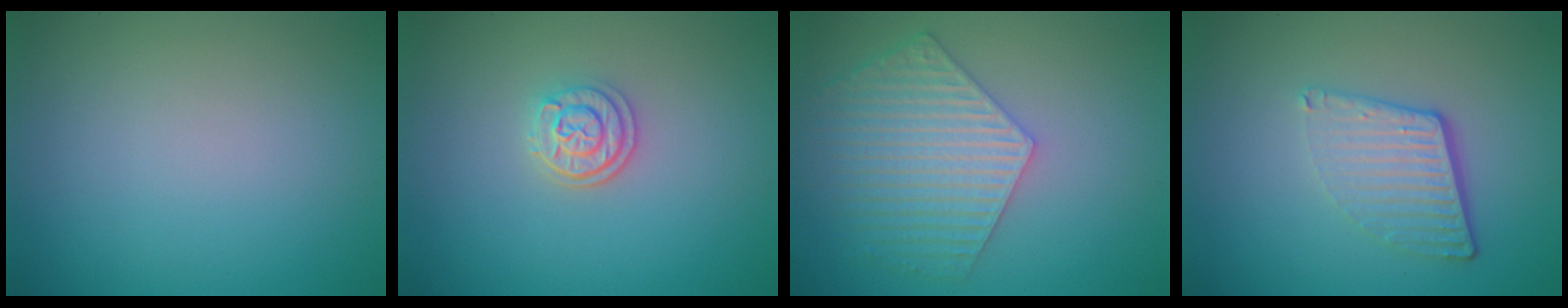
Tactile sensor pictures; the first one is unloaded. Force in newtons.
{"total": 2.4, "press": 2.1, "slide": 1.1}
{"total": 5.8, "press": 4.6, "slide": 3.5}
{"total": 4.3, "press": 2.8, "slide": 3.3}